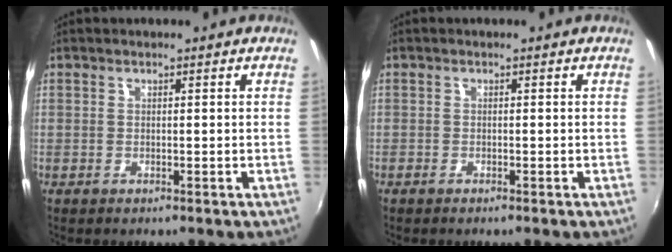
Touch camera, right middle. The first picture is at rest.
{"total": 0.7, "force": [-0.6, 0.1, 0.3], "torque": [-0.005, -0.002, -0.013]}